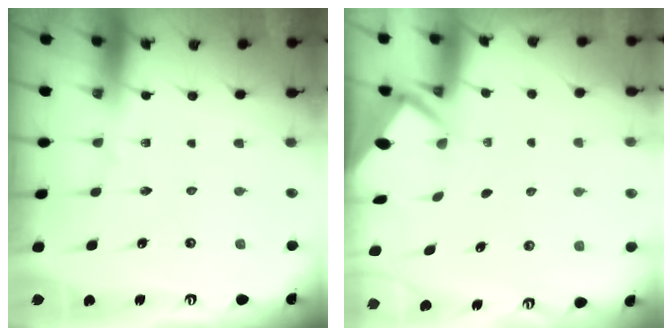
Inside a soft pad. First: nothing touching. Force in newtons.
{"total": 2.6, "press": 2.6, "slide": 0.3}